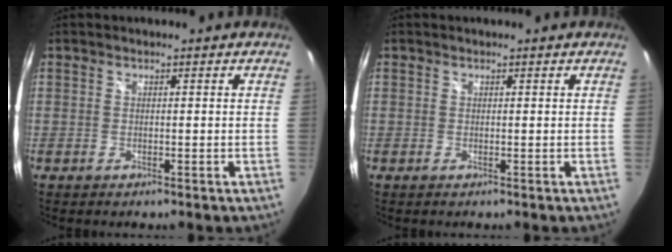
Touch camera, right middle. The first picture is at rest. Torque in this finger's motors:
{"motor_torque": [0.00, 0.00, 0.00, -0.01]}